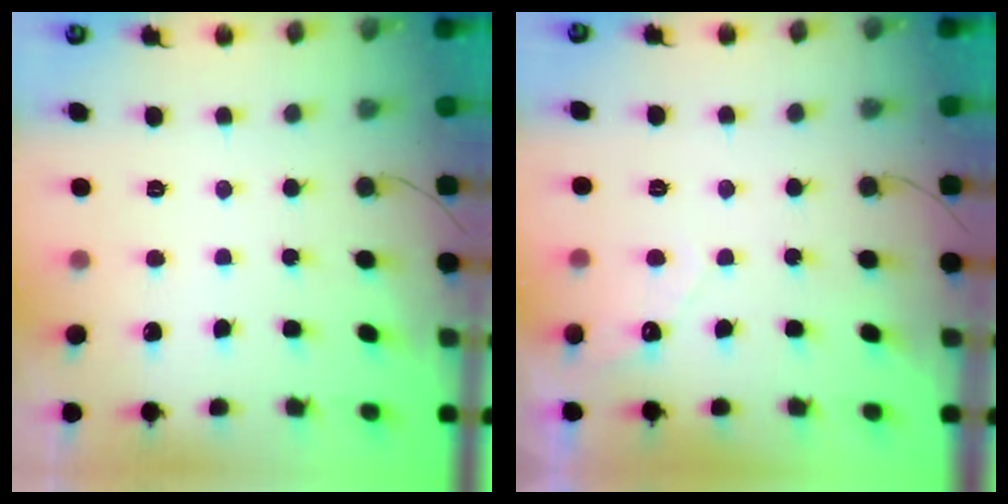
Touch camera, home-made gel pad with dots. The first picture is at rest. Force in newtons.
{"total": 2.5, "press": 2.5, "slide": 0.1}